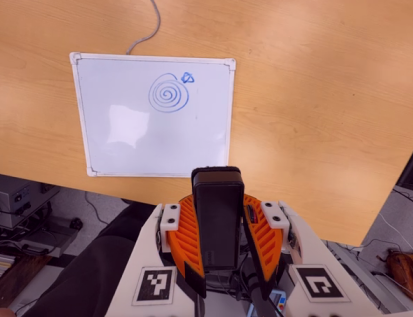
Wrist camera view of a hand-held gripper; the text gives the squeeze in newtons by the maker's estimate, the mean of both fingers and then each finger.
{"total": 11.5, "left": 9.4, "right": 13.6}